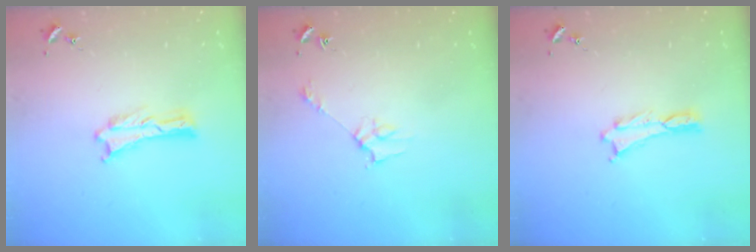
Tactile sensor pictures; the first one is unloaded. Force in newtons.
{"total": 2.8, "press": 2.8, "slide": 0.2}
{"total": 0.0}